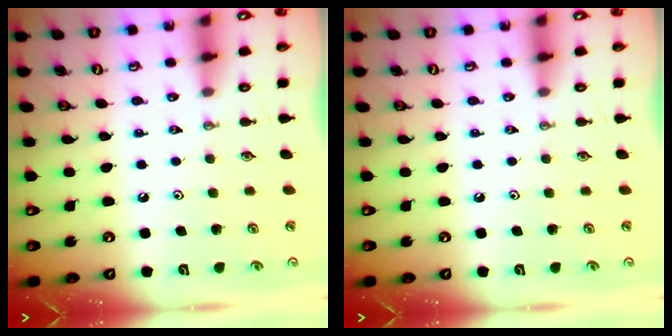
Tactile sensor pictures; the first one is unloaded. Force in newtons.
{"total": 0.0}